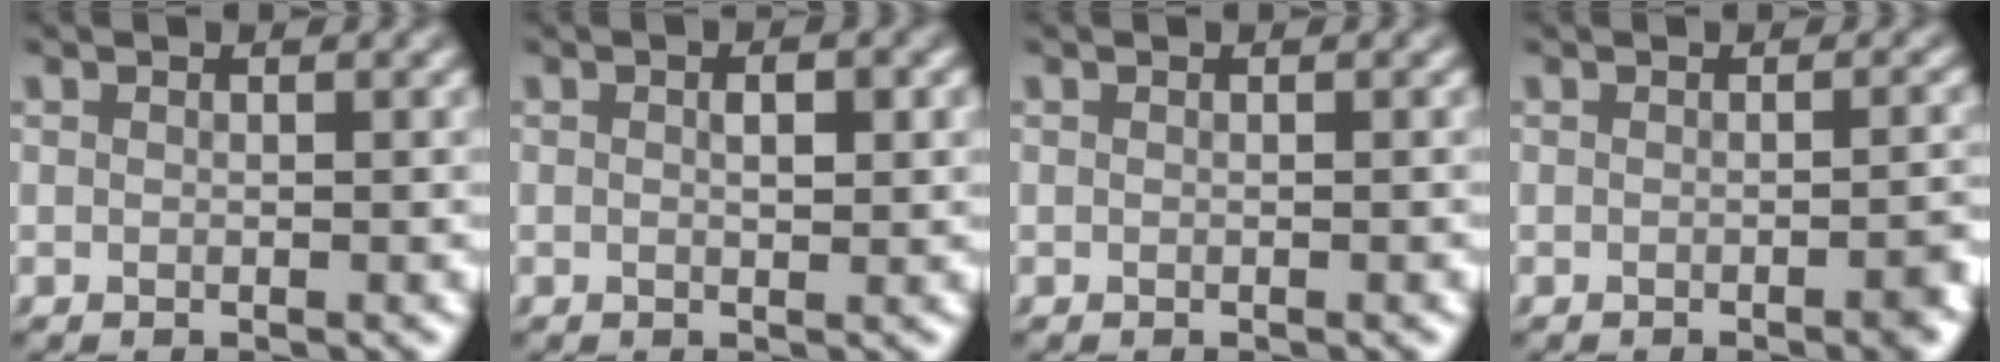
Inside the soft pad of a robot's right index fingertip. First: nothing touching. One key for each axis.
{"total": 1.6, "fx": 0.1, "fy": 0.7, "fz": 1.5, "tx": -0.020, "ty": -0.002, "tz": 0.000}
{"total": 0.0}
{"total": 2.2, "fx": -0.8, "fy": 0.6, "fz": 1.9, "tx": -0.018, "ty": 0.009, "tz": -0.021}